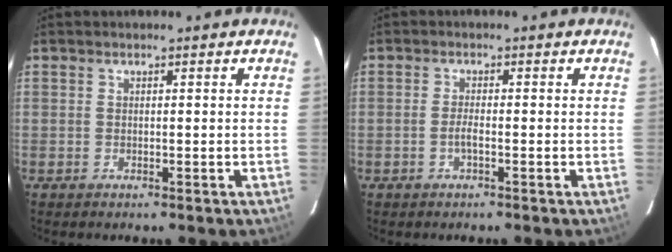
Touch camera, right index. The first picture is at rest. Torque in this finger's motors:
{"motor_torque": [0.31, -0.08, 0.21, 0.04]}